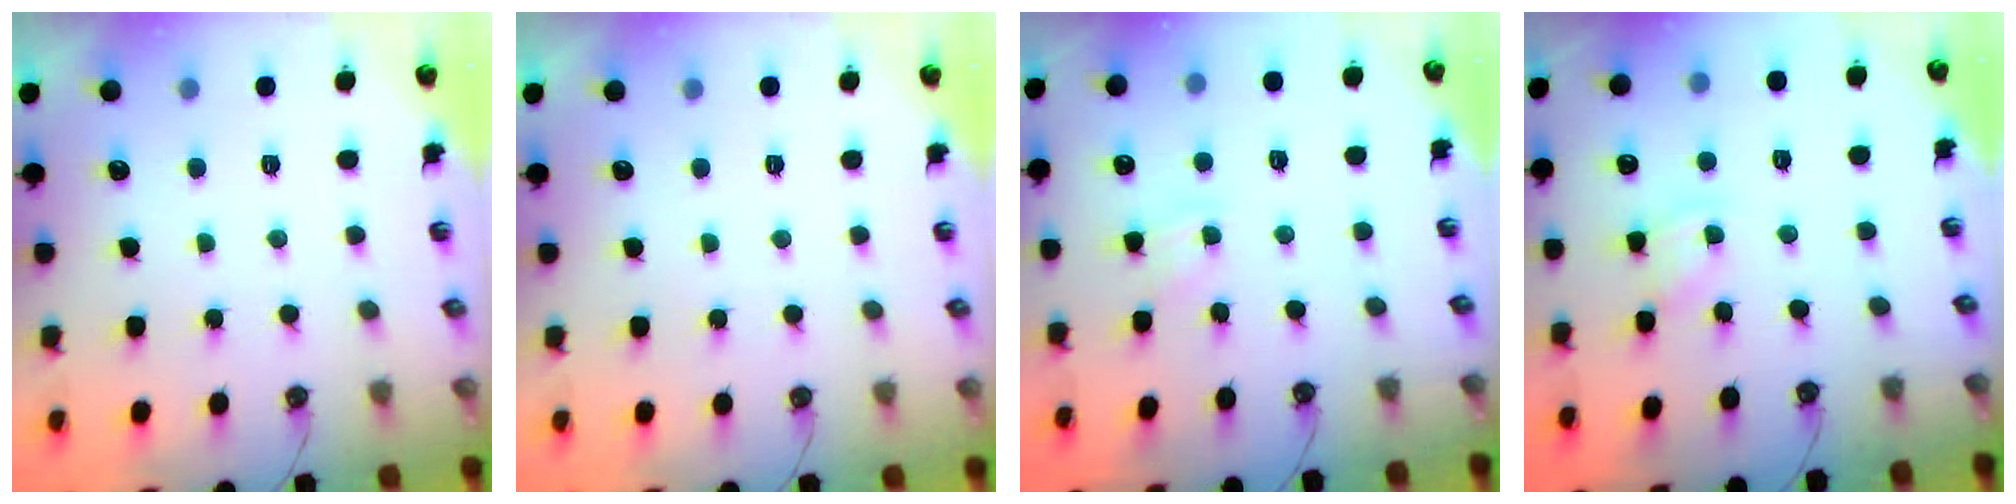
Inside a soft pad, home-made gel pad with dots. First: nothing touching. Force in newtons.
{"total": 0.0}
{"total": 3.9, "press": 3.9, "slide": 0.5}
{"total": 3.1, "press": 3.0, "slide": 0.5}